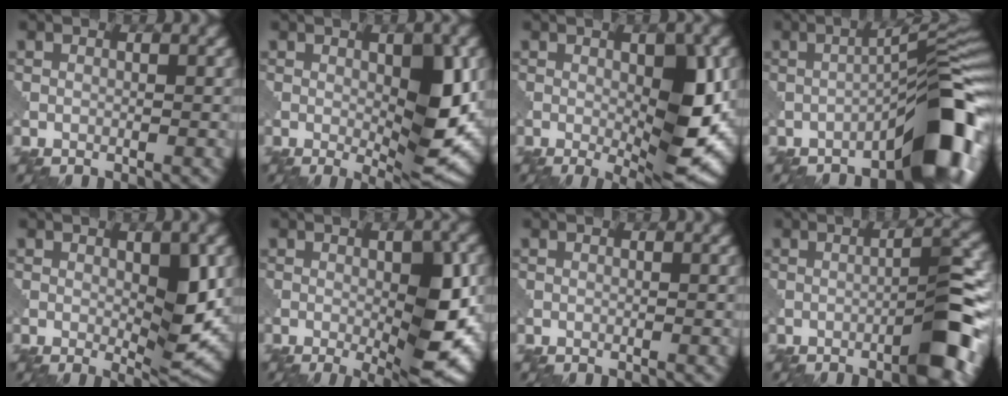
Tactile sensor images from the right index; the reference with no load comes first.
{"total": 8.7, "force": [0.3, 2.5, 8.3], "torque": [-0.118, -0.008, 0.015]}
{"total": 9.4, "force": [-0.4, 2.8, 8.9], "torque": [-0.130, -0.010, 0.003]}
{"total": 8.9, "force": [-5.1, 1.6, 7.0], "torque": [-0.087, 0.023, -0.075]}
{"total": 5.7, "force": [0.5, 1.6, 5.4], "torque": [-0.079, -0.012, 0.018]}
{"total": 8.6, "force": [-1.0, 2.4, 8.3], "torque": [-0.122, -0.007, -0.007]}
{"total": 0.0}
{"total": 5.7, "force": [-2.7, 0.9, 5.0], "torque": [-0.062, 0.017, -0.042]}